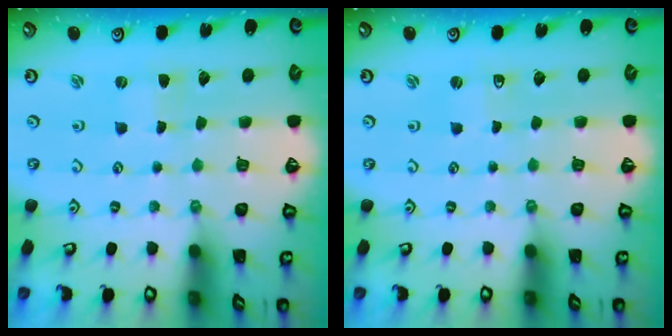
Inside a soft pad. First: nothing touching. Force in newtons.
{"total": 1.9, "press": 1.8, "slide": 0.4}